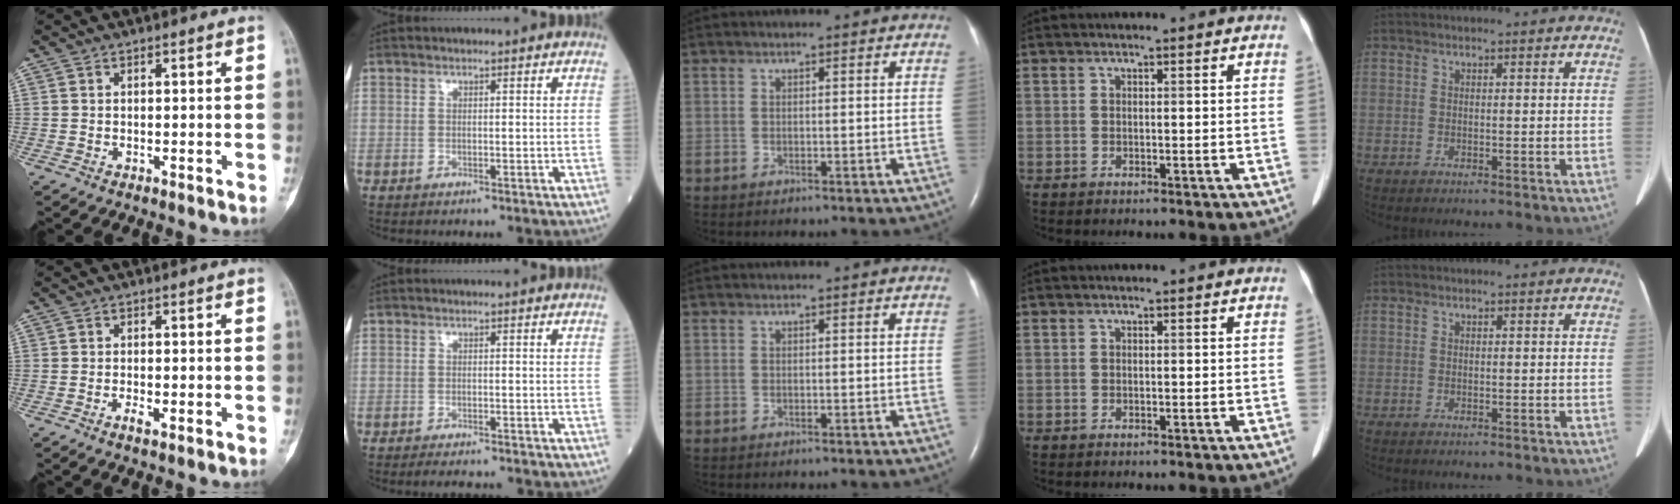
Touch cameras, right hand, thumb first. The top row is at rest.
{"thumb": {"total": 1.8, "force": [-0.8, 0.6, 1.5], "torque": [-0.026, 0.000, -0.016]}, "index": {"total": 3.9, "force": [-3.5, 0.5, 1.5], "torque": [-0.017, -0.007, -0.049]}}